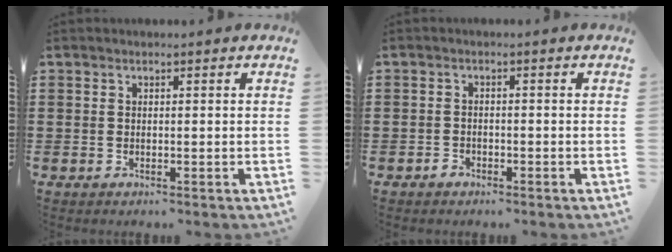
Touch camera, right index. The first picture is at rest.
{"total": 1.1, "force": [-0.9, 0.5, 0.2], "torque": [-0.006, -0.001, -0.019]}